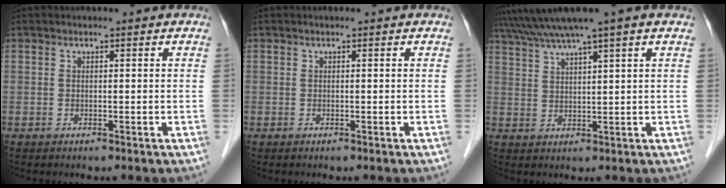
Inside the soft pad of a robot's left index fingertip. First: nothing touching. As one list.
[{"total": 0.0}, {"total": 7.9, "force": [6.1, -1.4, 4.7], "torque": [-0.086, 0.030, 0.102]}]